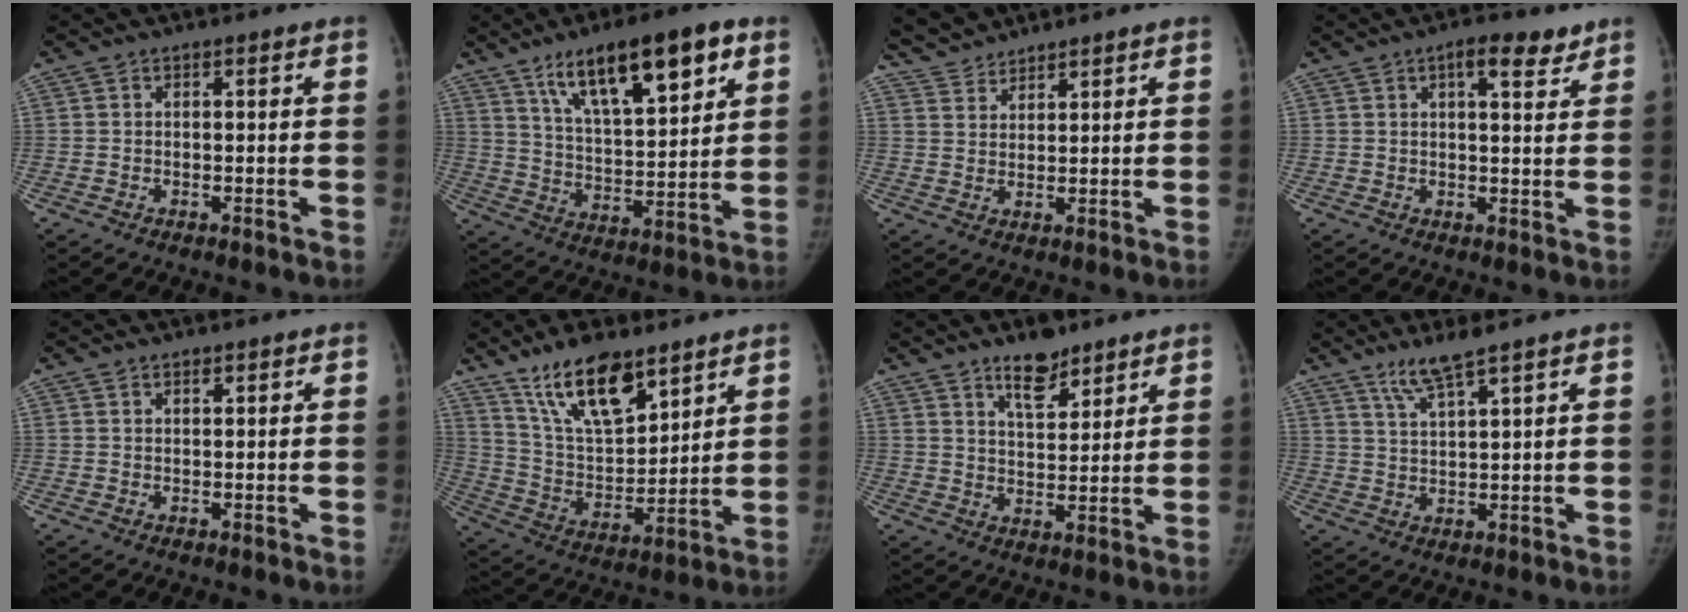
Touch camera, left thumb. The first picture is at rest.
{"total": 18.3, "force": [10.1, 6.1, 14.0], "torque": [-0.197, -0.034, 0.172]}
{"total": 4.6, "force": [4.5, 1.2, 0.1], "torque": [0.005, -0.013, 0.091]}
{"total": 6.0, "force": [3.7, 2.2, 4.2], "torque": [-0.044, -0.017, 0.049]}
{"total": 1.2, "force": [1.0, 0.5, 0.5], "torque": [-0.003, -0.006, 0.015]}
{"total": 16.8, "force": [11.6, 6.8, 10.2], "torque": [-0.143, -0.064, 0.222]}
{"total": 8.2, "force": [6.0, 3.4, 4.5], "torque": [-0.046, -0.043, 0.101]}
{"total": 5.9, "force": [4.5, 0.2, 3.8], "torque": [-0.077, -0.029, 0.093]}